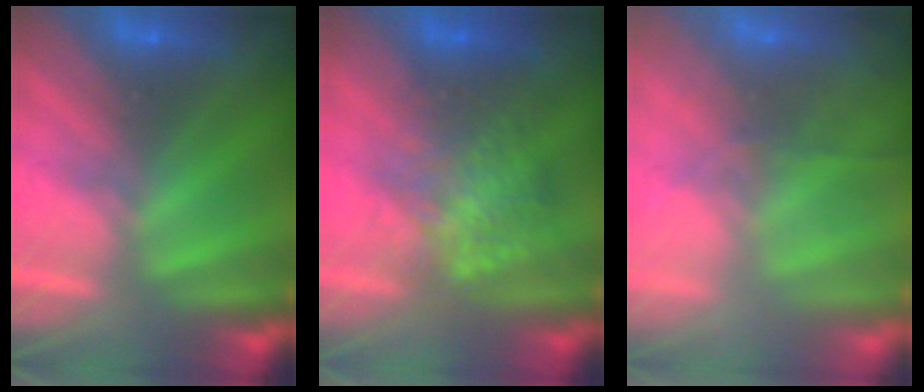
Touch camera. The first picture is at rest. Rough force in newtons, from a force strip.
{"total": 2.3}
{"total": 7.5}